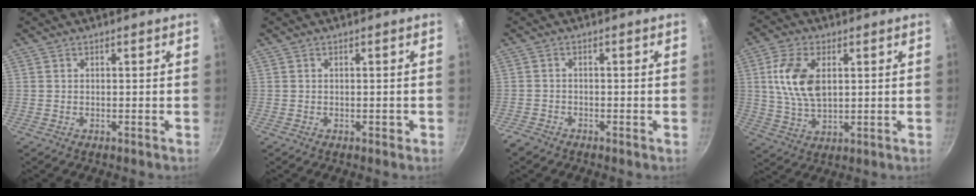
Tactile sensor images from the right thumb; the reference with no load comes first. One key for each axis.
{"total": 0.7, "fx": -0.2, "fy": 0.5, "fz": 0.4, "tx": 0.001, "ty": 0.003, "tz": -0.003}
{"total": 2.1, "fx": -1.8, "fy": 1.0, "fz": 0.4, "tx": -0.016, "ty": 0.012, "tz": -0.038}
{"total": 11.1, "fx": 2.4, "fy": 6.4, "fz": 8.8, "tx": -0.161, "ty": -0.006, "tz": 0.046}